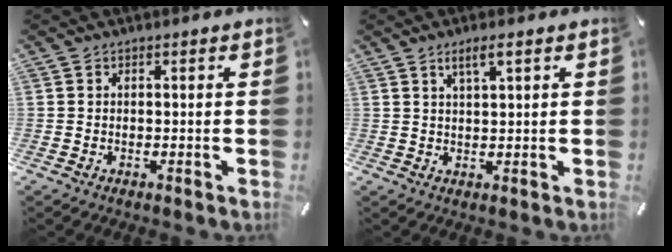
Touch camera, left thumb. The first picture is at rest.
{"total": 3.3, "force": [2.0, 0.5, 2.5], "torque": [-0.055, 0.002, 0.034]}